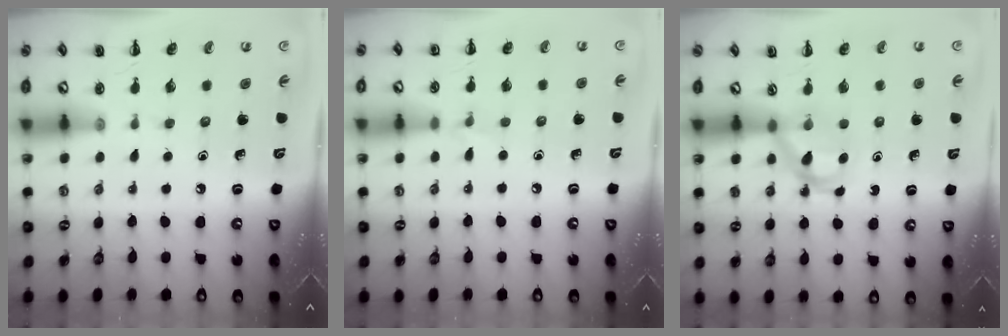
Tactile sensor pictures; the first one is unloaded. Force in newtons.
{"total": 4.2, "press": 4.0, "slide": 1.4}
{"total": 3.9, "press": 3.8, "slide": 1.1}